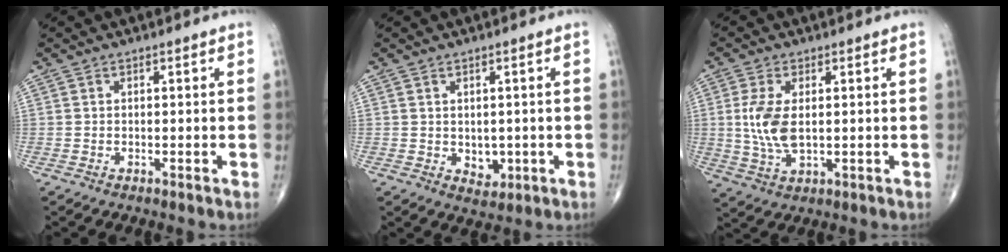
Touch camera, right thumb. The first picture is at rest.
{"total": 3.5, "force": [-0.3, 2.6, 2.3], "torque": [-0.015, -0.005, 0.007]}
{"total": 7.8, "force": [0.6, 3.9, 6.7], "torque": [-0.149, -0.008, 0.017]}